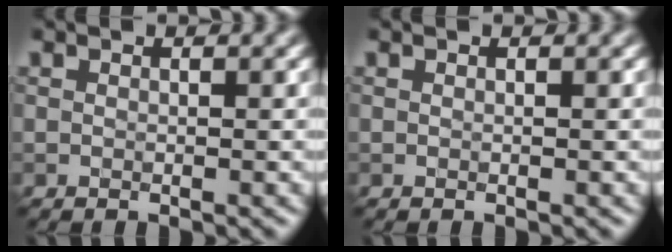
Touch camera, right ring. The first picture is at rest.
{"total": 0.0}